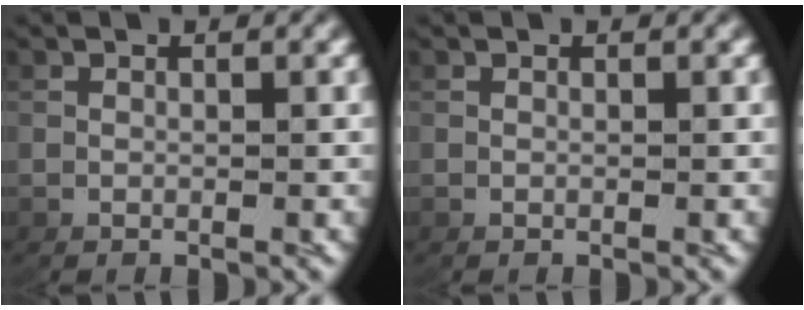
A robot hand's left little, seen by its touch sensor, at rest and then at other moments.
{"total": 0.0}